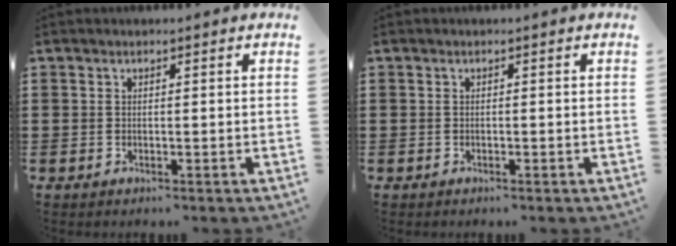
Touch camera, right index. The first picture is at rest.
{"total": 0.0}